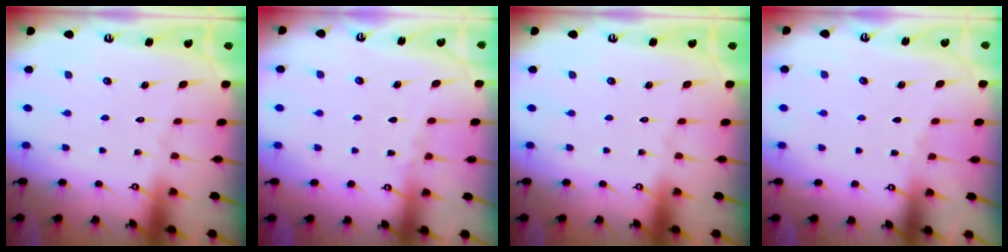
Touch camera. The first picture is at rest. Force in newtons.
{"total": 2.8, "press": 2.8, "slide": 0.4}
{"total": 0.0}
{"total": 2.1, "press": 2.1, "slide": 0.3}